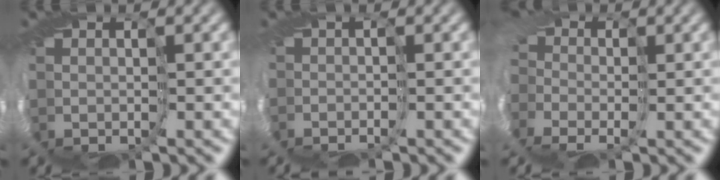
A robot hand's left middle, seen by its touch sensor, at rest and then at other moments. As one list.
[{"total": 1.4, "force": [-1.2, 0.2, 0.8], "torque": [0.001, 0.000, -0.020]}, {"total": 9.4, "force": [-1.5, 6.7, 6.4], "torque": [-0.130, 0.002, -0.061]}]